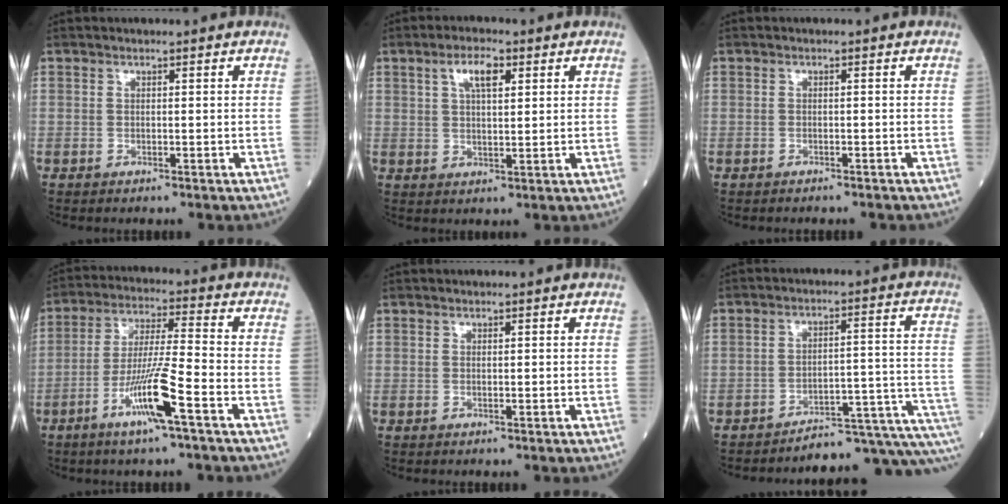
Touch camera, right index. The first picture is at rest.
{"total": 5.2, "force": [2.3, 1.8, 4.3], "torque": [-0.088, 0.008, 0.043]}
{"total": 3.4, "force": [-2.9, 1.0, 1.3], "torque": [-0.024, -0.006, -0.033]}
{"total": 10.7, "force": [-5.2, -0.2, 9.4], "torque": [-0.184, -0.010, -0.100]}
{"total": 0.0}
{"total": 13.0, "force": [-11.8, 1.7, 5.2], "torque": [-0.029, 0.060, -0.156]}